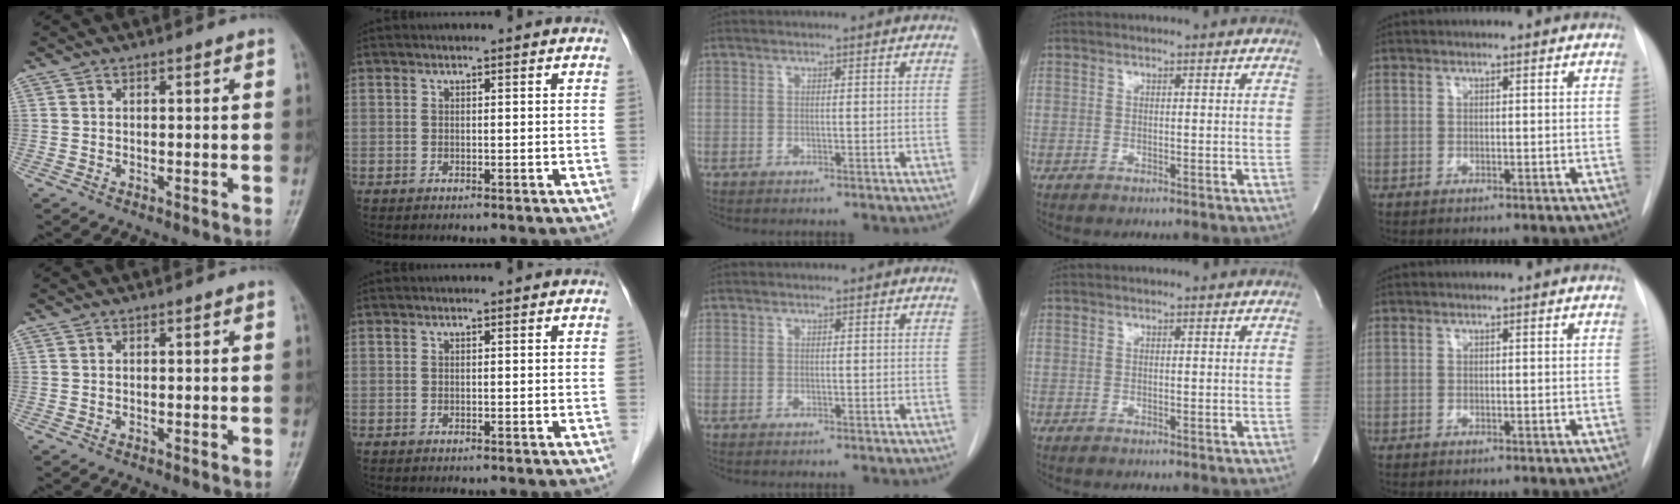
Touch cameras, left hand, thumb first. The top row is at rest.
{}